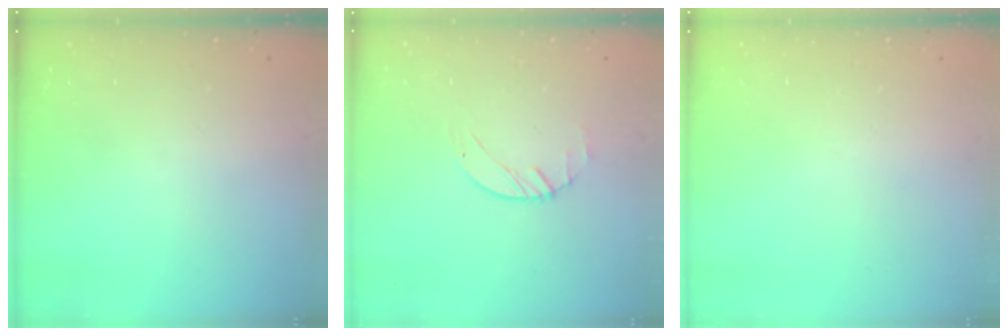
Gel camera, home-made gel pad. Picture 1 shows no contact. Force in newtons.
{"total": 1.2, "press": 1.2, "slide": 0.2}
{"total": 0.0}